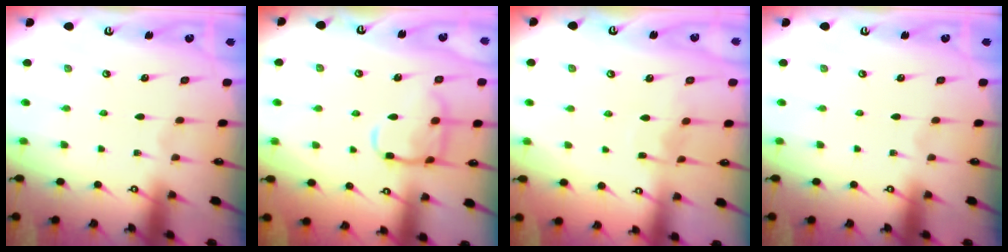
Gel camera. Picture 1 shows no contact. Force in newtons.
{"total": 12.2, "press": 12.2, "slide": 0.9}
{"total": 4.8, "press": 4.8, "slide": 0.5}
{"total": 0.0}